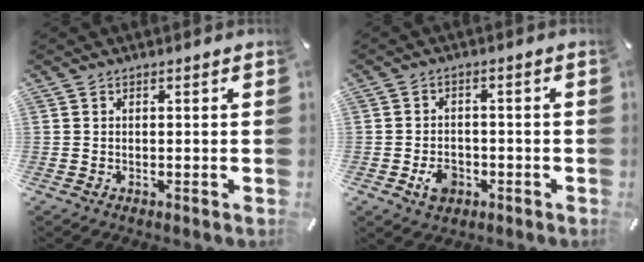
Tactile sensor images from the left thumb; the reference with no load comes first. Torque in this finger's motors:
{"motor_torque": [-0.01, 0.03, 0.01, 0.02, 0.02]}